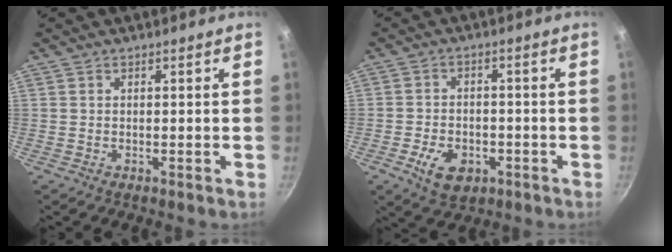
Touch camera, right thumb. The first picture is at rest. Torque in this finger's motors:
{"motor_torque": [-0.31, 0.02, -0.28, -0.02, 0.09]}